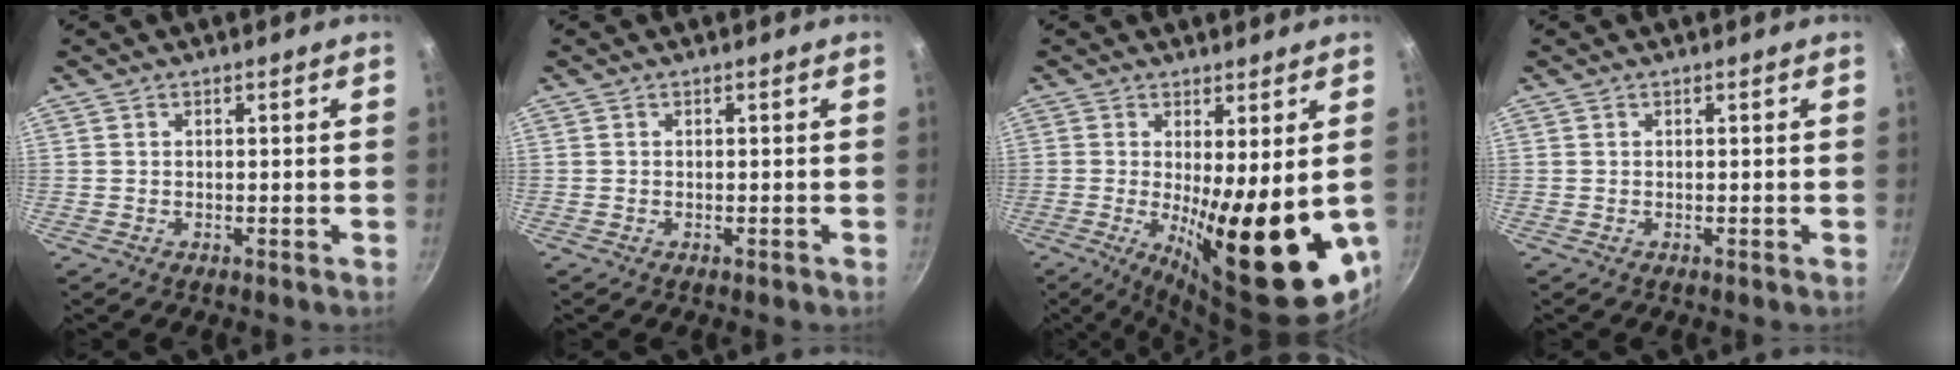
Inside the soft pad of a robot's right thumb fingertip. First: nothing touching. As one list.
[{"total": 0.0}, {"total": 19.6, "force": [-2.3, 5.8, 18.6], "torque": [-0.249, -0.036, -0.016]}, {"total": 0.0}]